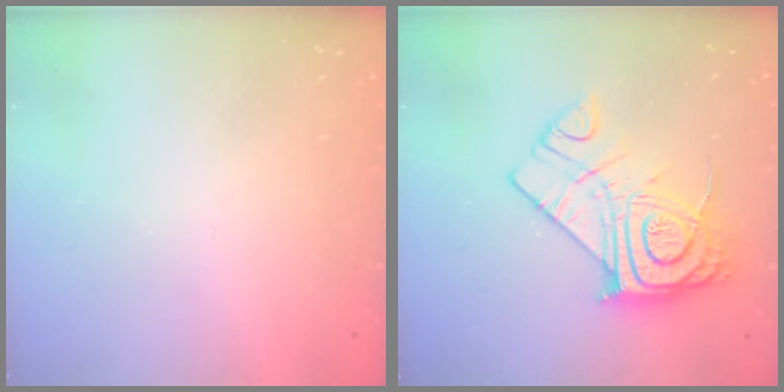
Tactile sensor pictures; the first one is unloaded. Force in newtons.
{"total": 19.5, "press": 19.4, "slide": 1.6}